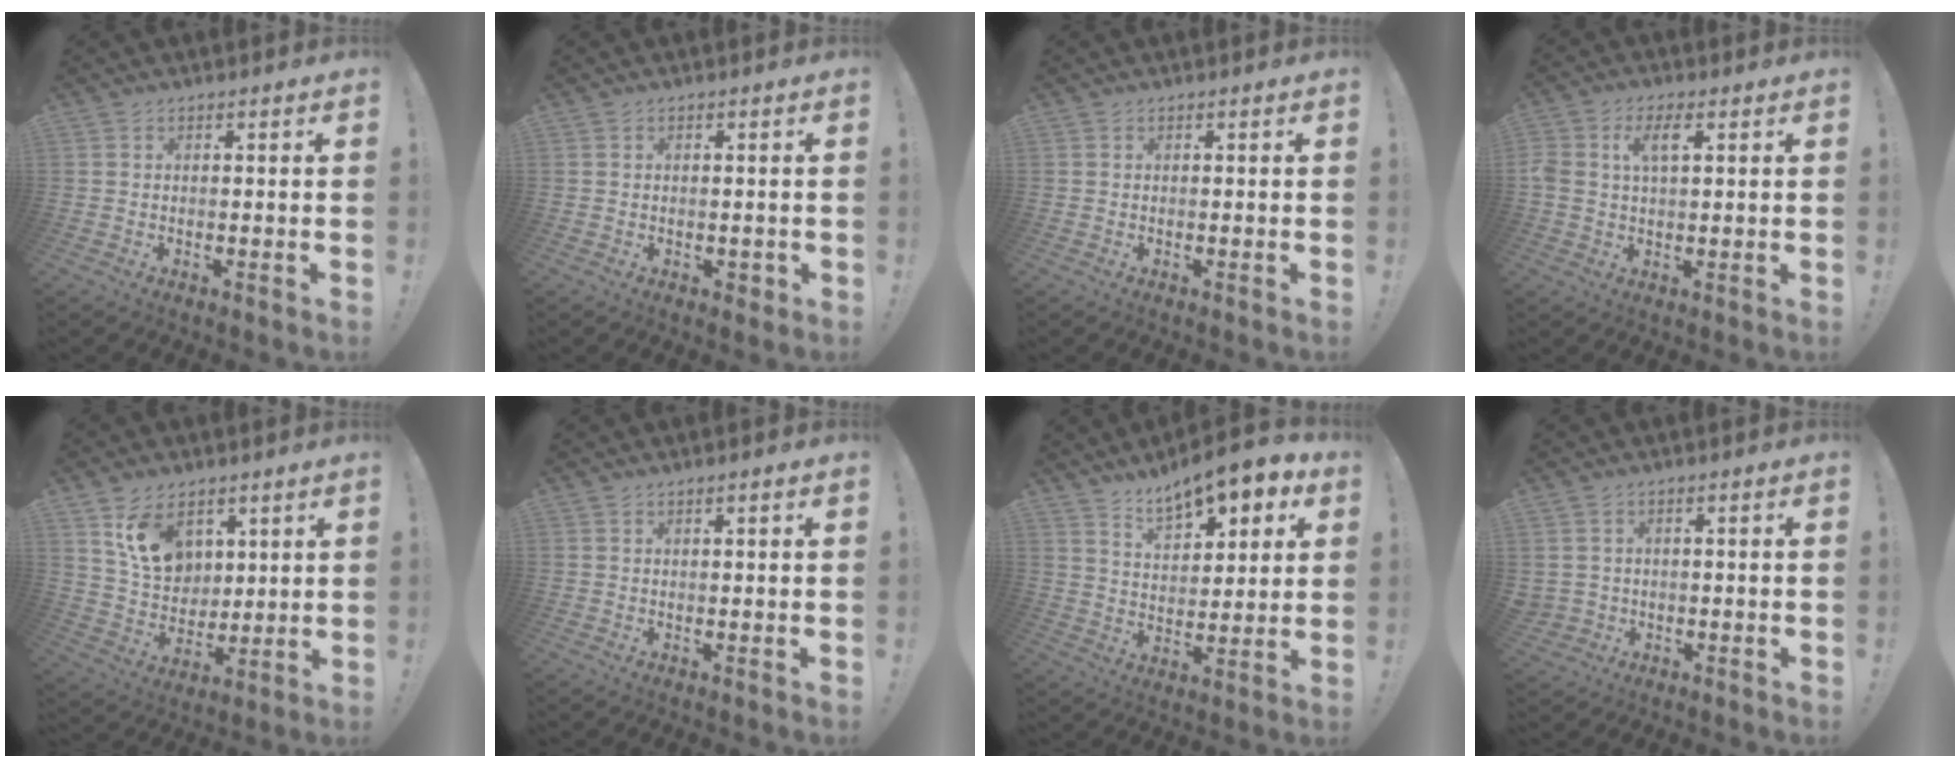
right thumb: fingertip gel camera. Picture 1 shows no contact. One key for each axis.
{"total": 1.8, "fx": -0.1, "fy": 1.6, "fz": 0.9, "tx": -0.001, "ty": 0.000, "tz": -0.004}
{"total": 0.0}
{"total": 5.9, "fx": 1.8, "fy": 3.1, "fz": 4.7, "tx": -0.101, "ty": 0.009, "tz": 0.031}
{"total": 12.9, "fx": 6.9, "fy": 8.8, "fz": 6.6, "tx": -0.109, "ty": -0.028, "tz": 0.136}
{"total": 1.2, "fx": 0.6, "fy": -0.2, "fz": 1.0, "tx": -0.016, "ty": -0.001, "tz": 0.008}
{"total": 11.8, "fx": 9.2, "fy": 4.6, "fz": 5.7, "tx": -0.091, "ty": -0.066, "tz": 0.163}
{"total": 2.2, "fx": 0.4, "fy": 2.0, "fz": 0.8, "tx": -0.020, "ty": 0.002, "tz": 0.011}